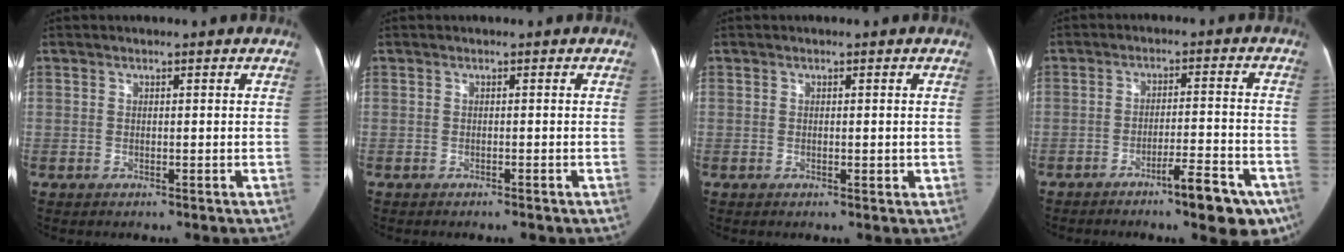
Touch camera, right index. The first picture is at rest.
{"total": 0.8, "force": [-0.7, 0.1, 0.4], "torque": [-0.008, -0.002, -0.009]}
{"total": 1.1, "force": [0.0, 0.5, 1.0], "torque": [-0.015, -0.002, 0.001]}
{"total": 9.4, "force": [-6.1, 1.6, 7.0], "torque": [-0.081, 0.009, -0.084]}